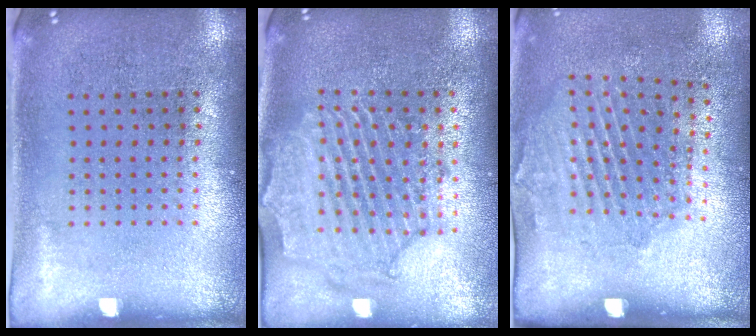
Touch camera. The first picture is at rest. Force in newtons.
{"total": 2.3, "press": 2.1, "slide": 0.8}
{"total": 1.9, "press": 1.2, "slide": 1.5}